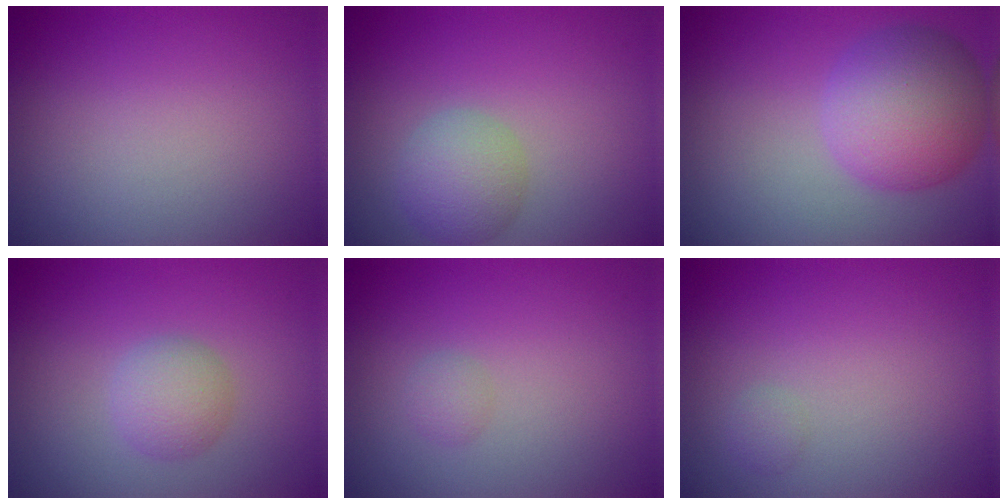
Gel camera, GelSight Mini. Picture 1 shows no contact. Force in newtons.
{"total": 3.2, "press": 3.2, "slide": 0.0}
{"total": 6.9, "press": 6.9, "slide": 0.2}
{"total": 2.4, "press": 2.4, "slide": 0.1}
{"total": 0.8, "press": 0.8, "slide": 0.1}
{"total": 0.6, "press": 0.6, "slide": 0.0}